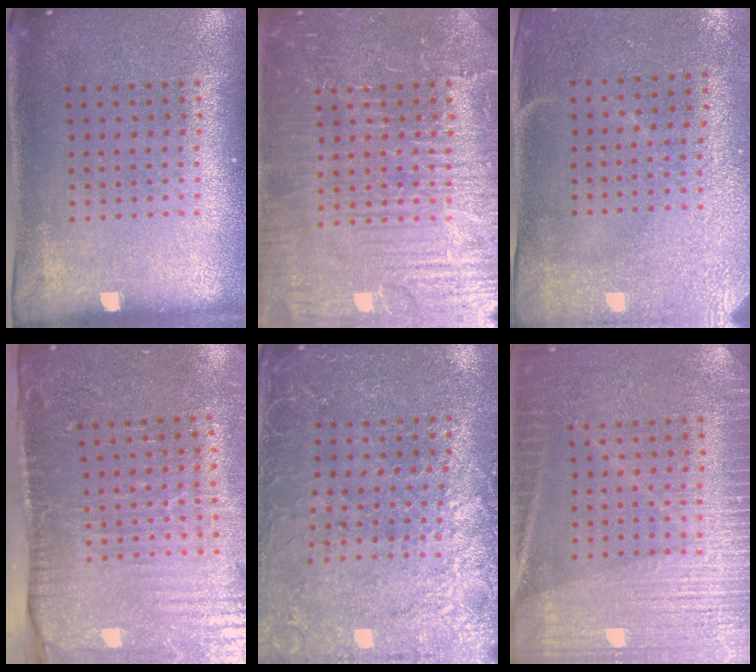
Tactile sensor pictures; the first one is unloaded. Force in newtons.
{"total": 6.0, "press": 5.9, "slide": 0.7}
{"total": 2.9, "press": 2.4, "slide": 1.6}
{"total": 4.5, "press": 3.9, "slide": 2.4}
{"total": 2.7, "press": 2.7, "slide": 0.3}
{"total": 4.9, "press": 4.9, "slide": 0.7}